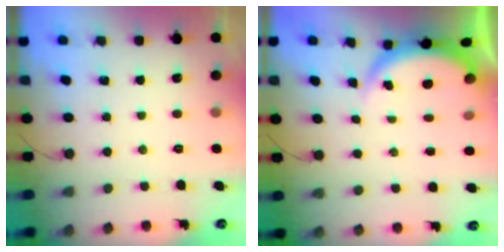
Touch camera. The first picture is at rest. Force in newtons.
{"total": 3.9, "press": 3.9, "slide": 0.2}